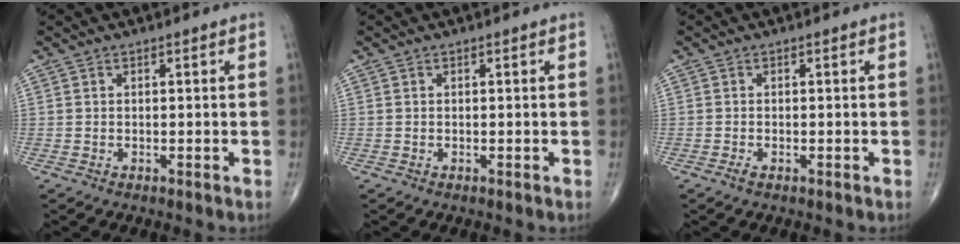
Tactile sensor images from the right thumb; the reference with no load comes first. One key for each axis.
{"total": 0.0}
{"total": 0.9, "fx": -0.5, "fy": 0.4, "fz": 0.6, "tx": -0.018, "ty": -0.001, "tz": -0.010}